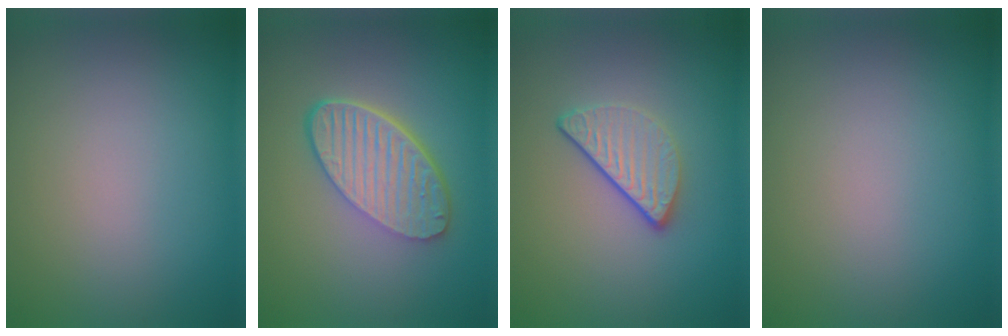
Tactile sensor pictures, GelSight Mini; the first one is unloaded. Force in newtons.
{"total": 6.0, "press": 4.3, "slide": 4.2}
{"total": 3.0, "press": 2.3, "slide": 1.8}
{"total": 0.0}